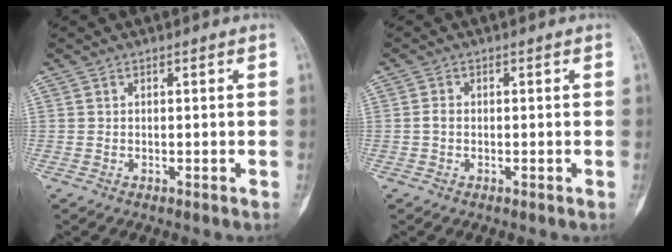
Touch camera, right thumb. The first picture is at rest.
{"total": 1.3, "force": [-0.2, 0.9, 0.8], "torque": [-0.016, 0.002, -0.007]}